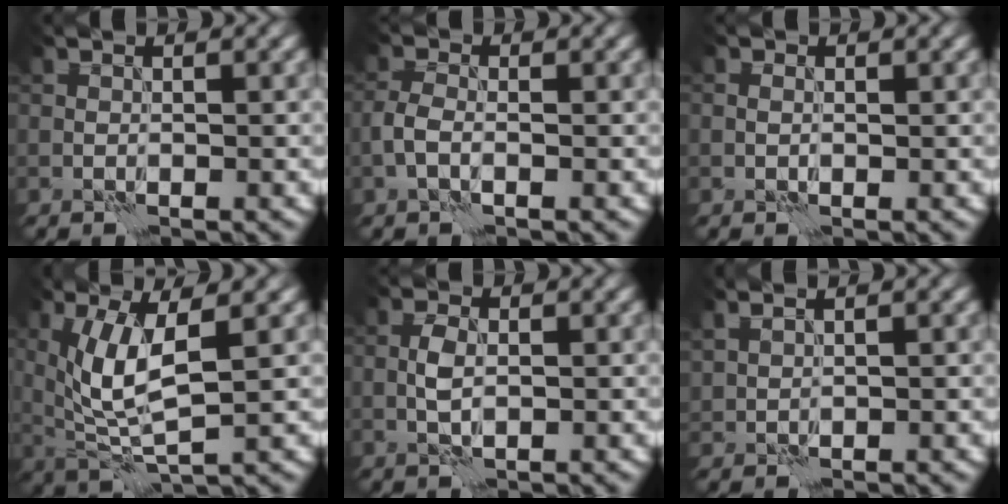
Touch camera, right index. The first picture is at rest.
{"total": 1.7, "force": [-0.7, 0.9, 1.3], "torque": [-0.029, 0.004, -0.021]}
{"total": 0.8, "force": [0.2, 0.7, 0.4], "torque": [-0.006, 0.000, 0.000]}
{"total": 6.1, "force": [1.4, 1.9, 5.6], "torque": [-0.124, -0.010, 0.035]}
{"total": 2.0, "force": [-0.1, 1.0, 1.7], "torque": [-0.037, 0.004, -0.004]}
{"total": 1.2, "force": [1.1, 0.3, 0.4], "torque": [-0.014, 0.002, 0.027]}